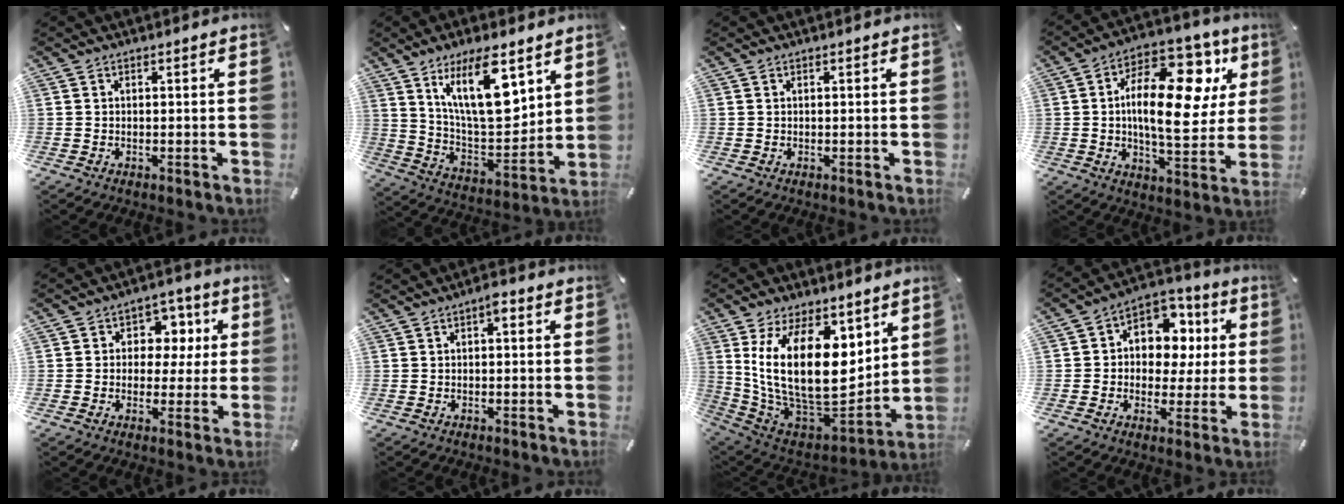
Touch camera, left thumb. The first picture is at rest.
{"total": 19.1, "force": [10.5, 7.7, 14.0], "torque": [-0.261, -0.051, 0.172]}
{"total": 0.0}
{"total": 22.1, "force": [5.2, 10.9, 18.5], "torque": [-0.301, -0.029, 0.082]}
{"total": 8.3, "force": [0.8, 7.4, 3.7], "torque": [-0.042, 0.003, 0.009]}
{"total": 2.2, "force": [0.3, 0.8, 2.0], "torque": [-0.034, 0.006, 0.000]}
{"total": 24.4, "force": [5.6, 14.2, 19.0], "torque": [-0.369, -0.060, 0.107]}
{"total": 10.3, "force": [2.0, 9.1, 4.5], "torque": [-0.066, -0.015, 0.040]}